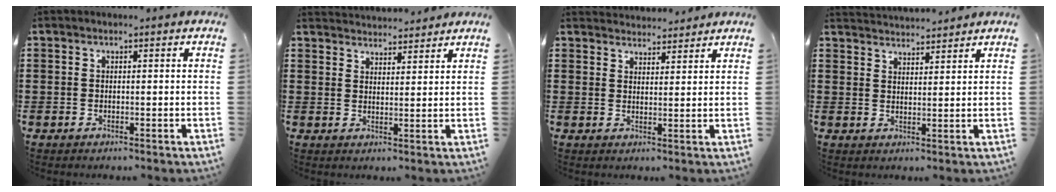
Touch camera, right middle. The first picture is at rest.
{"total": 3.2, "force": [3.1, 0.1, -0.5], "torque": [0.002, -0.011, 0.060]}
{"total": 3.0, "force": [3.0, 0.2, -0.3], "torque": [0.007, -0.010, 0.055]}
{"total": 3.0, "force": [3.0, -0.2, -0.4], "torque": [0.000, -0.010, 0.057]}